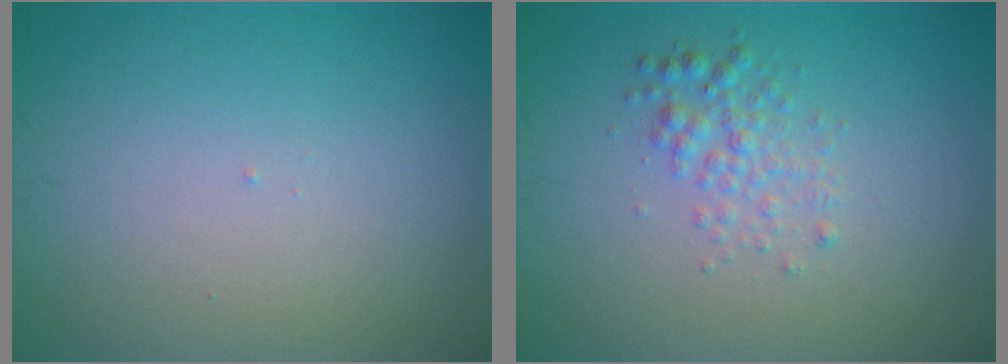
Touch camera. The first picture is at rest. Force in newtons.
{"total": 2.2, "press": 2.2, "slide": 0.0}